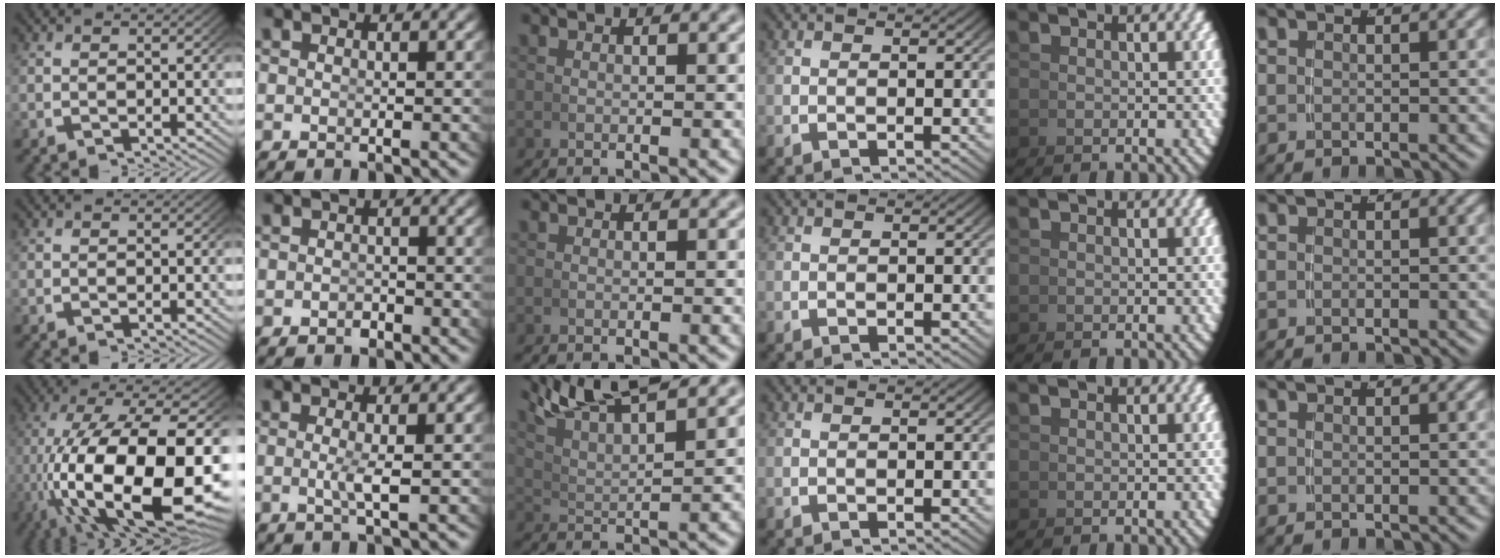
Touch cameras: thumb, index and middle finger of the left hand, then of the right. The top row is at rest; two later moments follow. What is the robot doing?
{"motion": "grasp_and_lifting", "object": "whiteboard"}